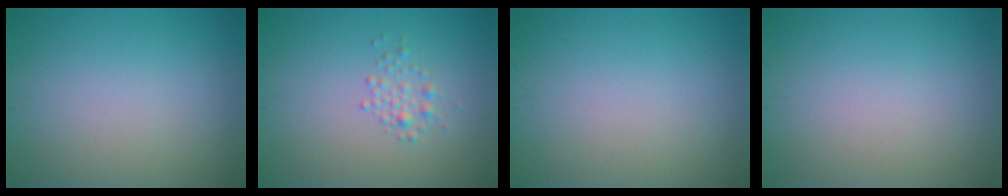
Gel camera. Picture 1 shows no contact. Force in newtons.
{"total": 1.4, "press": 1.4, "slide": 0.1}
{"total": 0.0}
{"total": 0.0}